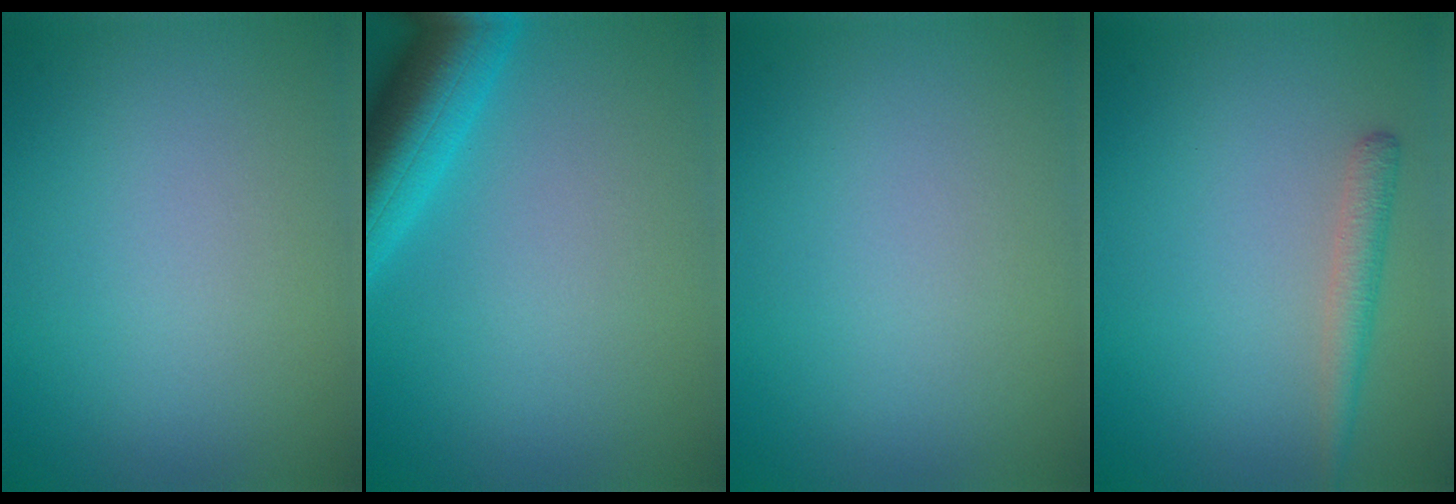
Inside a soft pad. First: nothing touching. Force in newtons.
{"total": 7.1, "press": 7.1, "slide": 0.5}
{"total": 0.0}
{"total": 1.9, "press": 1.9, "slide": 0.1}